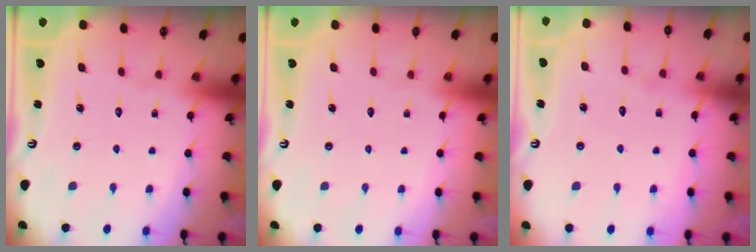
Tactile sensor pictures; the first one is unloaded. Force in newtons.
{"total": 0.0}
{"total": 5.7, "press": 5.7, "slide": 0.7}